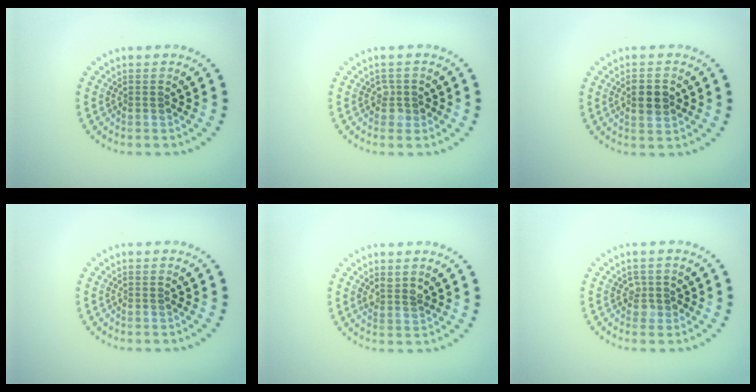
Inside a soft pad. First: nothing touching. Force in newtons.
{"total": 1.3, "press": 1.1, "slide": 0.6}
{"total": 2.8, "press": 2.8, "slide": 0.1}
{"total": 0.0}
{"total": 1.4, "press": 1.3, "slide": 0.7}
{"total": 1.2, "press": 1.1, "slide": 0.5}